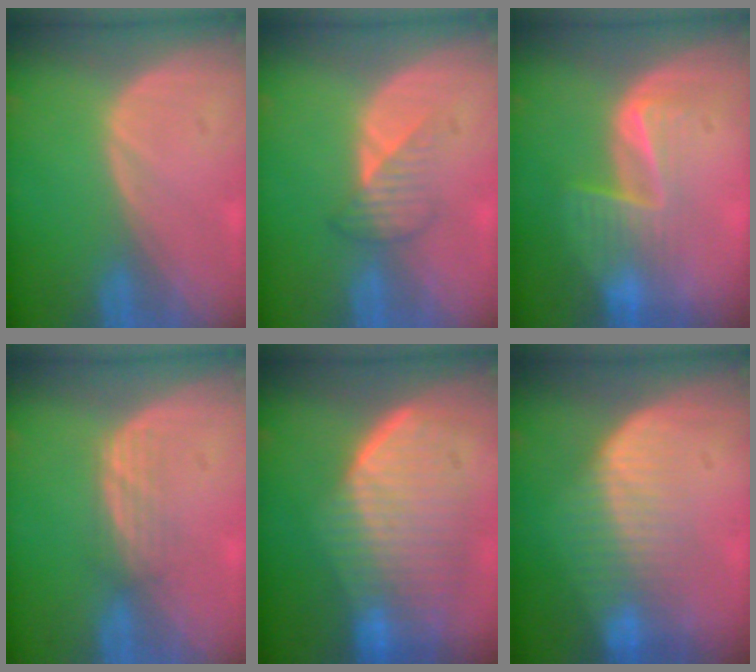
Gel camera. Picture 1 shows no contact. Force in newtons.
{"total": 3.5, "press": 3.2, "slide": 1.5}
{"total": 6.6, "press": 5.5, "slide": 3.6}
{"total": 2.8, "press": 2.6, "slide": 1.0}
{"total": 9.6, "press": 9.0, "slide": 3.4}
{"total": 7.5, "press": 6.7, "slide": 3.4}